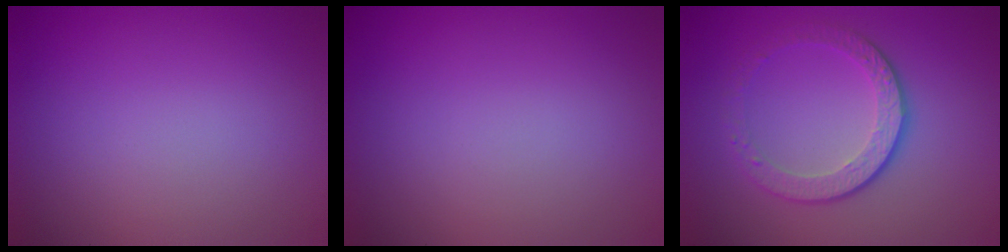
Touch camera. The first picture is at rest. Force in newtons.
{"total": 0.0}
{"total": 4.3, "press": 3.0, "slide": 3.1}